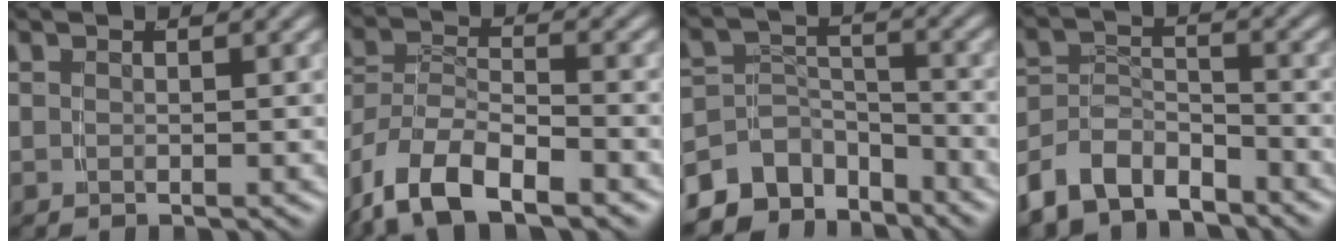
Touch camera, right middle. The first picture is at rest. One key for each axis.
{"total": 8.6, "fx": -4.5, "fy": 6.0, "fz": 4.3, "tx": -0.109, "ty": -0.026, "tz": -0.071}
{"total": 8.9, "fx": -5.8, "fy": 5.8, "fz": 3.5, "tx": -0.062, "ty": -0.032, "tz": -0.090}
{"total": 6.4, "fx": -4.7, "fy": 3.8, "fz": 2.2, "tx": -0.051, "ty": -0.023, "tz": -0.074}